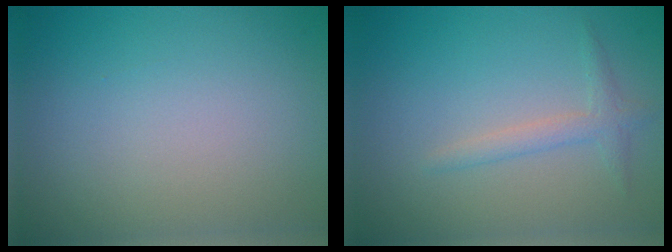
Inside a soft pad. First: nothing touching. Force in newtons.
{"total": 1.7, "press": 1.7, "slide": 0.1}